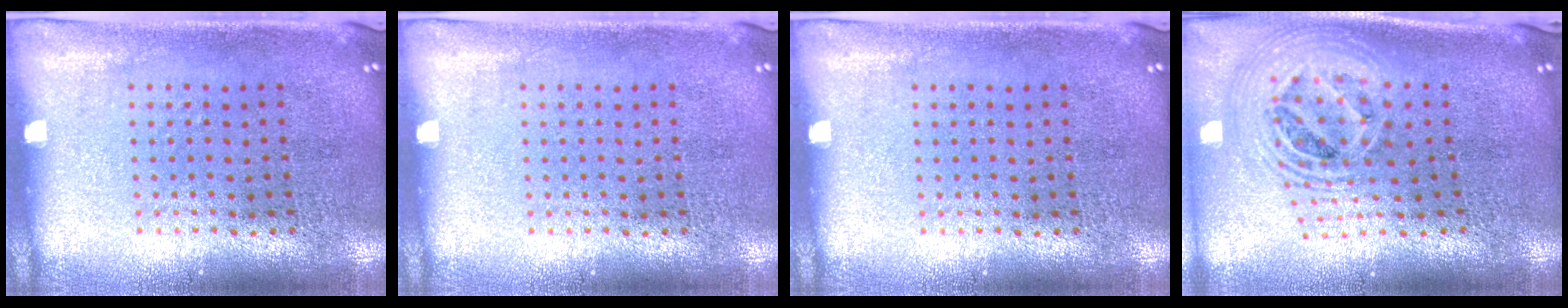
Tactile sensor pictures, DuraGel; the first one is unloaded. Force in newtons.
{"total": 0.0}
{"total": 0.0}
{"total": 2.5, "press": 1.9, "slide": 1.7}